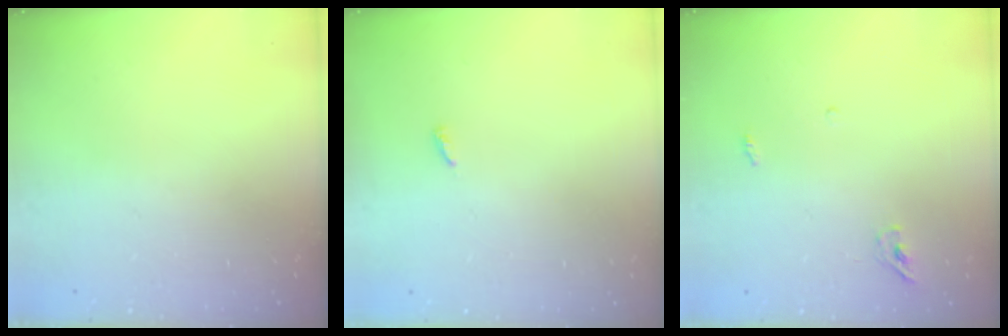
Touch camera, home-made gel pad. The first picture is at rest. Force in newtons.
{"total": 2.5, "press": 2.5, "slide": 0.2}
{"total": 3.9, "press": 3.7, "slide": 1.2}